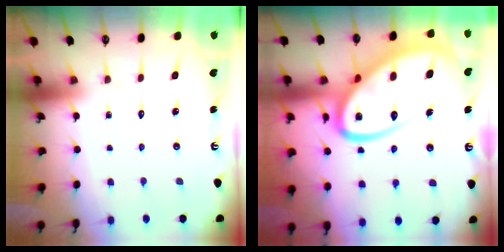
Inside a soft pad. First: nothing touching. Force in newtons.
{"total": 19.4, "press": 19.4, "slide": 1.7}